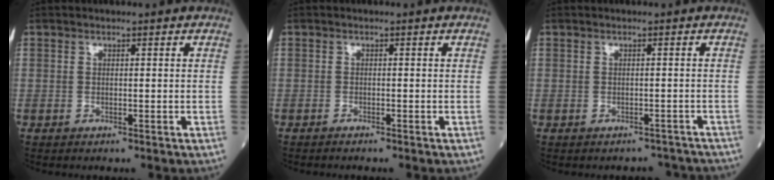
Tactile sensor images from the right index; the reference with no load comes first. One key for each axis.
{"total": 0.6, "fx": -0.6, "fy": -0.1, "fz": 0.1, "tx": -0.005, "ty": -0.001, "tz": -0.012}
{"total": 3.5, "fx": -3.3, "fy": 1.3, "fz": -0.1, "tx": 0.008, "ty": 0.004, "tz": -0.035}